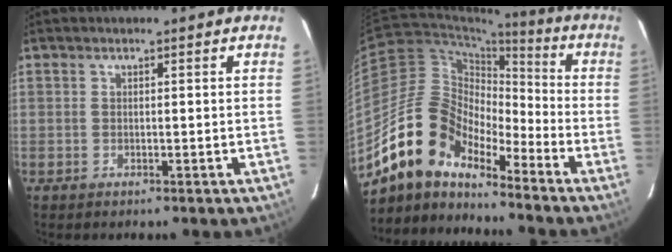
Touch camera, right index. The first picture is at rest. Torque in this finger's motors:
{"motor_torque": [1.02, -1.12, 0.54, -0.01]}